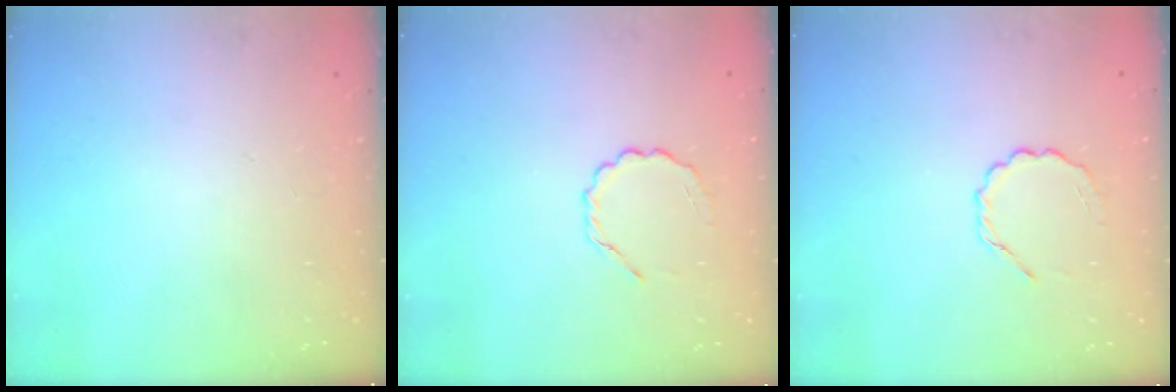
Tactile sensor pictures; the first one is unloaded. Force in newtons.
{"total": 2.8, "press": 2.6, "slide": 1.0}
{"total": 2.8, "press": 2.6, "slide": 1.0}